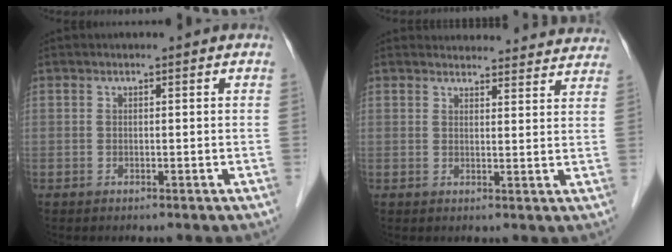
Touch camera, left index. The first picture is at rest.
{"total": 17.4, "force": [16.8, 3.6, 2.5], "torque": [-0.010, -0.013, 0.181]}